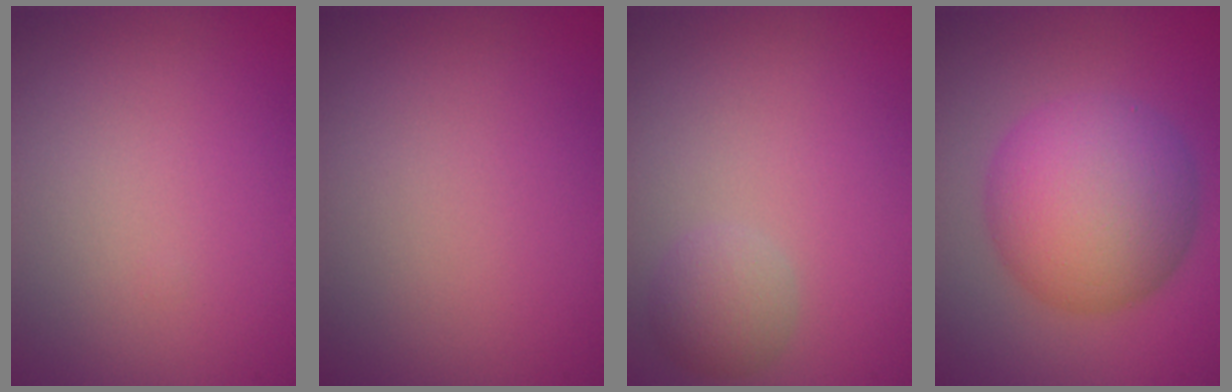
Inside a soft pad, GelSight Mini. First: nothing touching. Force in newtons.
{"total": 0.0}
{"total": 2.1, "press": 2.1, "slide": 0.1}
{"total": 8.7, "press": 8.7, "slide": 0.2}